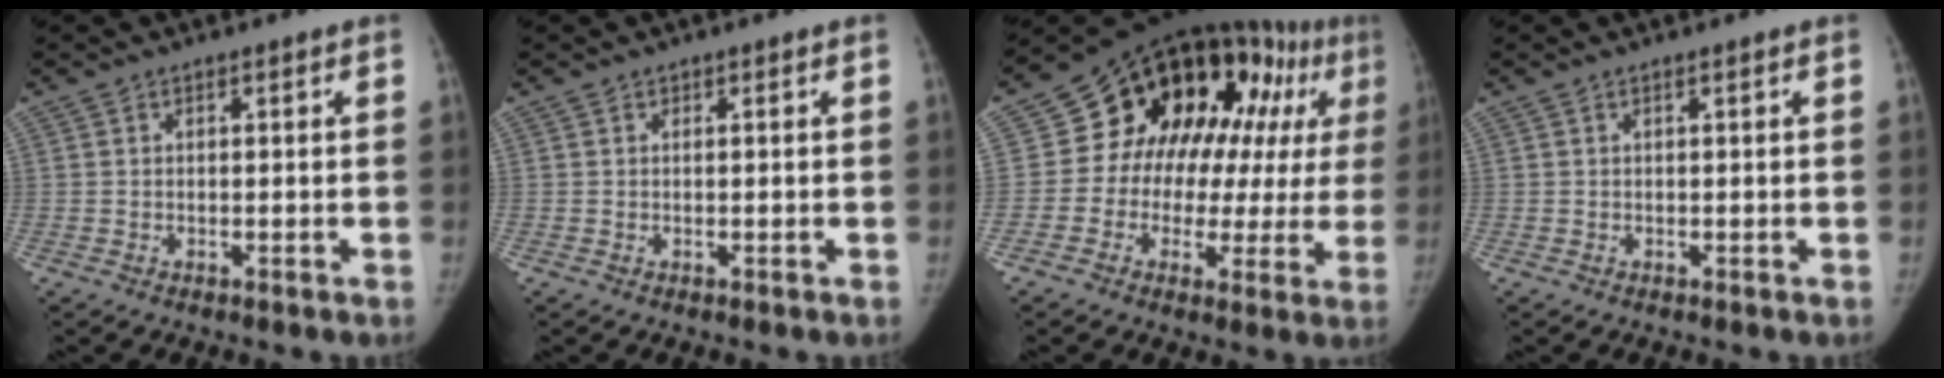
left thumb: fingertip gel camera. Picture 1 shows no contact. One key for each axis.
{"total": 0.0}
{"total": 21.5, "fx": 5.3, "fy": 13.5, "fz": 15.9, "tx": -0.162, "ty": 0.035, "tz": 0.064}
{"total": 0.0}